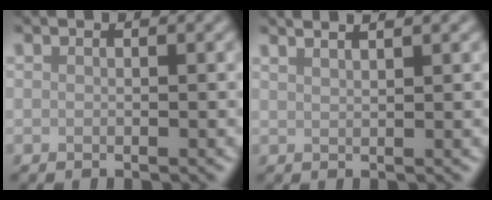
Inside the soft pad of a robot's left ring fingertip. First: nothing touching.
{"total": 3.9, "force": [2.9, 1.5, 2.2], "torque": [-0.004, 0.025, 0.002]}